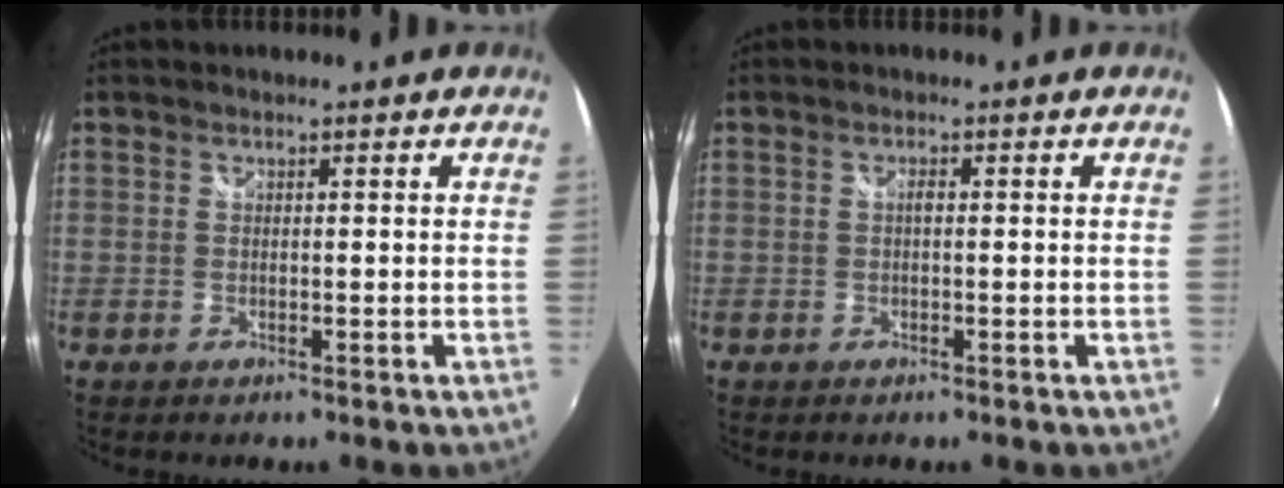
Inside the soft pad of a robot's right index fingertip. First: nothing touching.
{"total": 0.8, "force": [-0.1, 0.3, 0.7], "torque": [-0.013, 0.003, -0.004]}